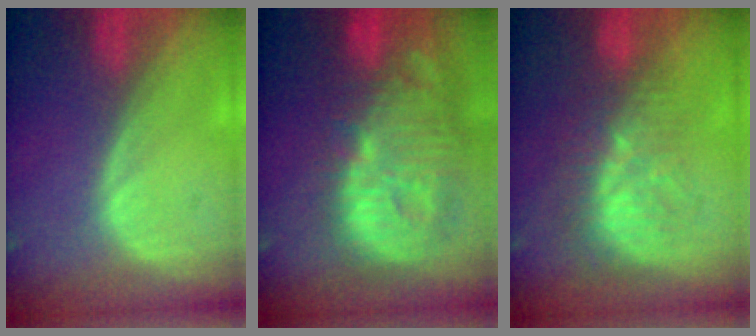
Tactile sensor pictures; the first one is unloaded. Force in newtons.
{"total": 14.4, "press": 12.5, "slide": 7.0}
{"total": 8.9, "press": 7.5, "slide": 4.9}